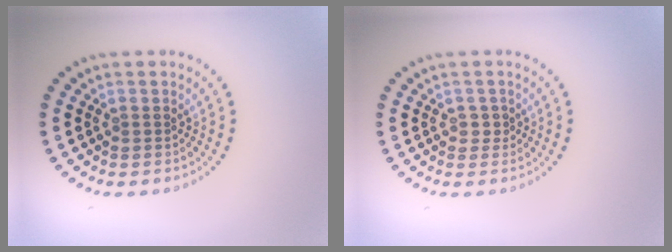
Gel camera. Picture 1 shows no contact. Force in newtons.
{"total": 1.0, "press": 0.9, "slide": 0.5}